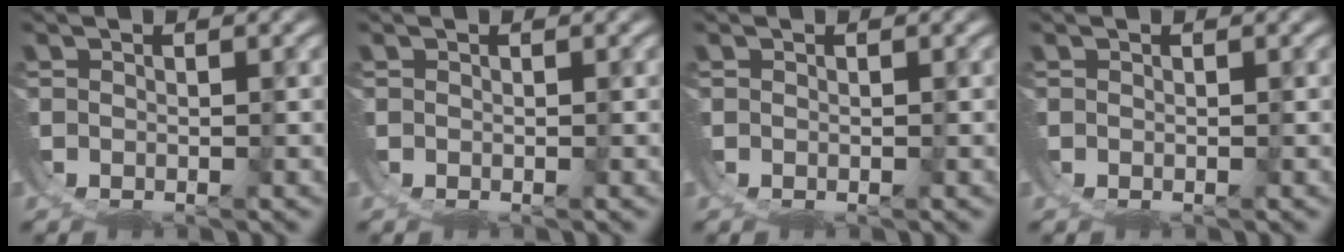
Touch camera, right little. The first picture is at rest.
{"total": 0.0}
{"total": 0.0}
{"total": 0.0}